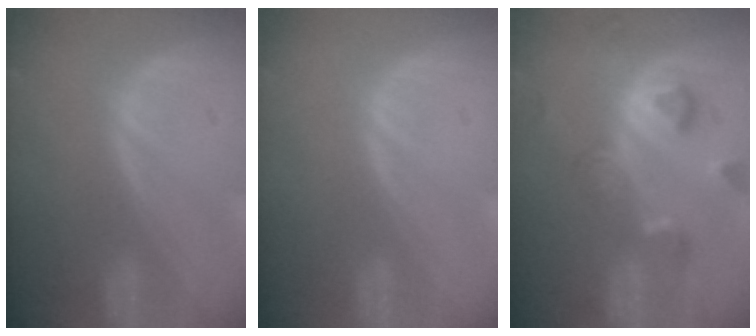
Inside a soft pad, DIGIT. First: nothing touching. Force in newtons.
{"total": 0.0}
{"total": 8.2, "press": 7.3, "slide": 3.7}